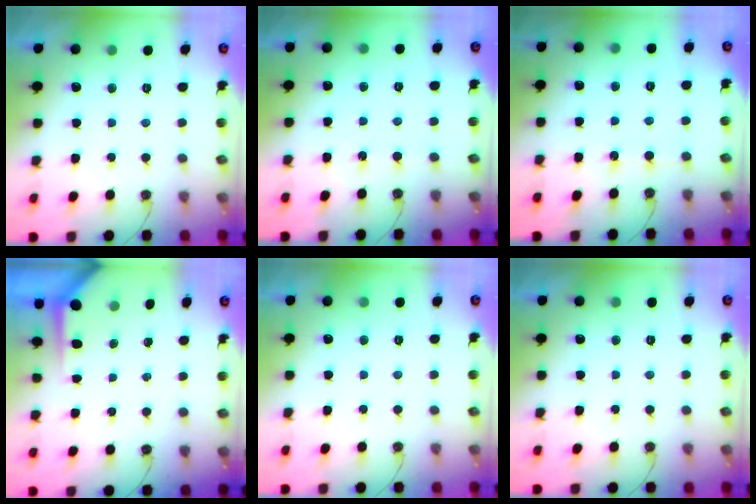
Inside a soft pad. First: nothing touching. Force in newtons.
{"total": 2.4, "press": 2.4, "slide": 0.4}
{"total": 2.0, "press": 1.9, "slide": 0.3}
{"total": 3.5, "press": 3.5, "slide": 0.4}
{"total": 0.0}
{"total": 0.0}